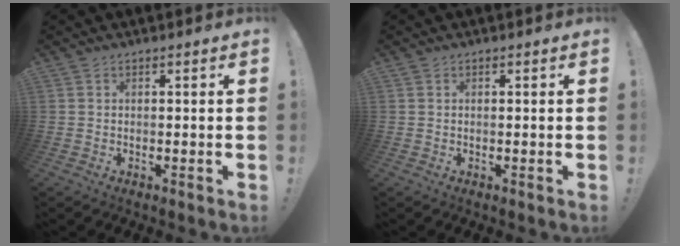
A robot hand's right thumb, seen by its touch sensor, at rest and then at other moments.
{"total": 0.0}